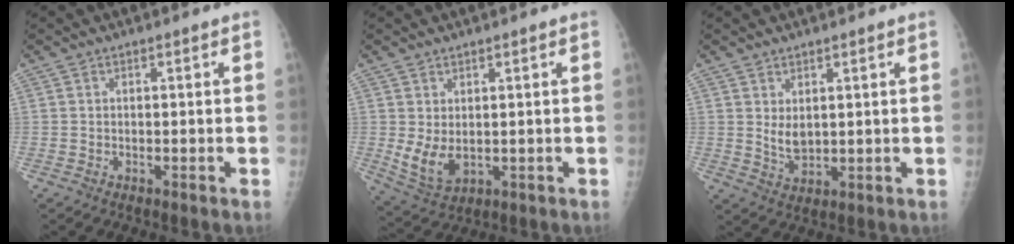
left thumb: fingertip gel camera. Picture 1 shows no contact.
{"total": 6.4, "force": [0.8, 3.7, 5.1], "torque": [-0.091, -0.012, 0.031]}
{"total": 4.4, "force": [1.6, 2.3, 3.4], "torque": [-0.052, -0.021, 0.037]}